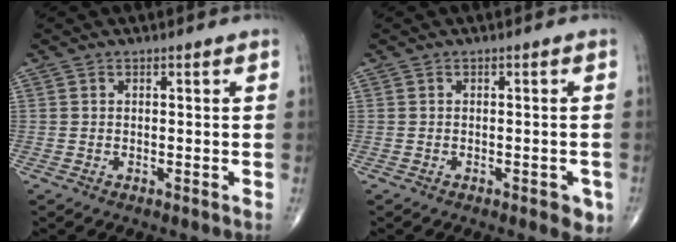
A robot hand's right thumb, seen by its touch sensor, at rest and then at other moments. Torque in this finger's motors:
{"motor_torque": [0.46, 0.60, 0.12, -0.26, 0.10]}